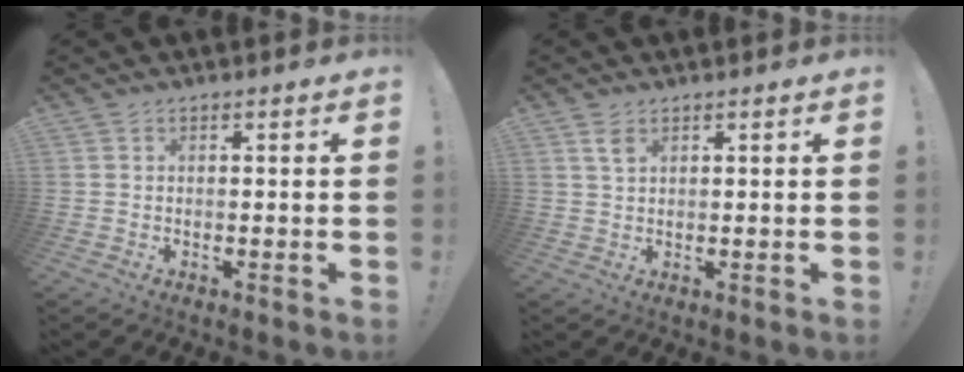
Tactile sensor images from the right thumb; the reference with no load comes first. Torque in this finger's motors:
{"motor_torque": [0.00, 0.00, 0.27, 0.16, 0.02]}